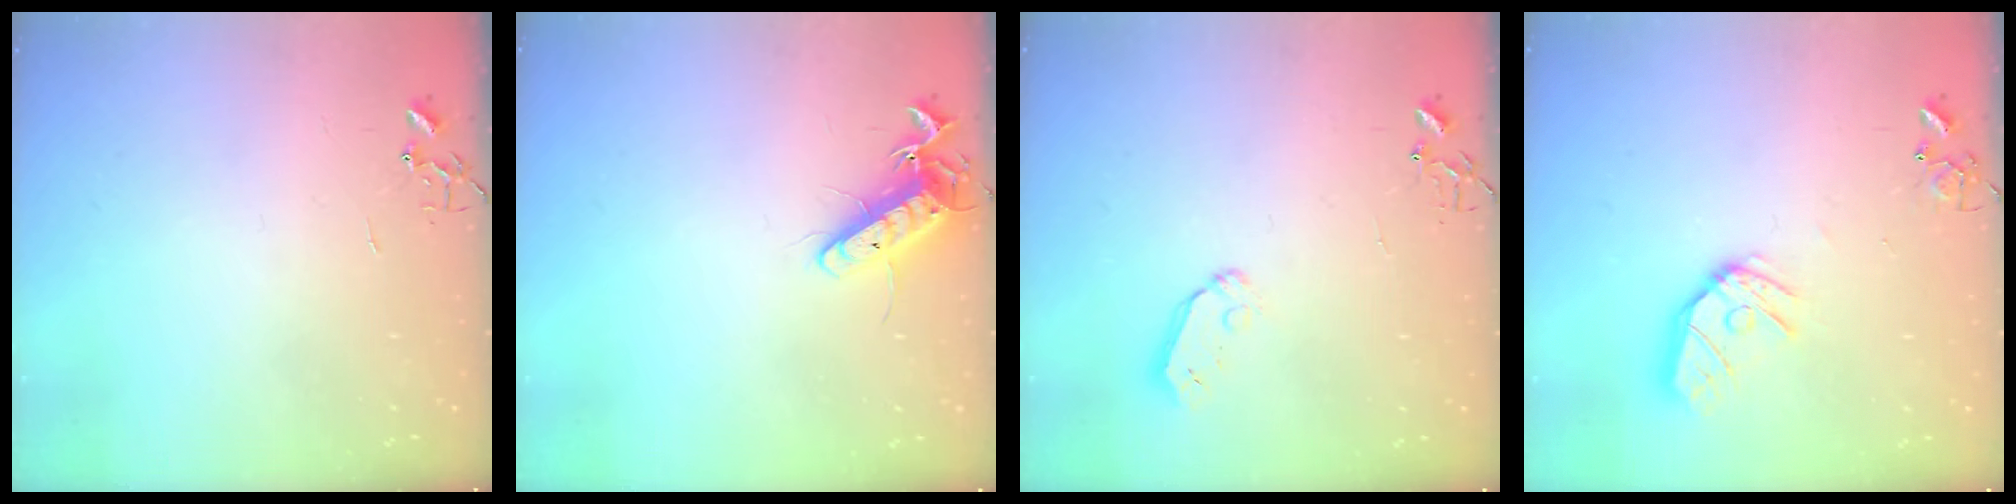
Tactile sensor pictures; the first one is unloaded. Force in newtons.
{"total": 11.7, "press": 11.7, "slide": 1.1}
{"total": 5.6, "press": 5.5, "slide": 1.1}
{"total": 13.2, "press": 13.1, "slide": 1.5}